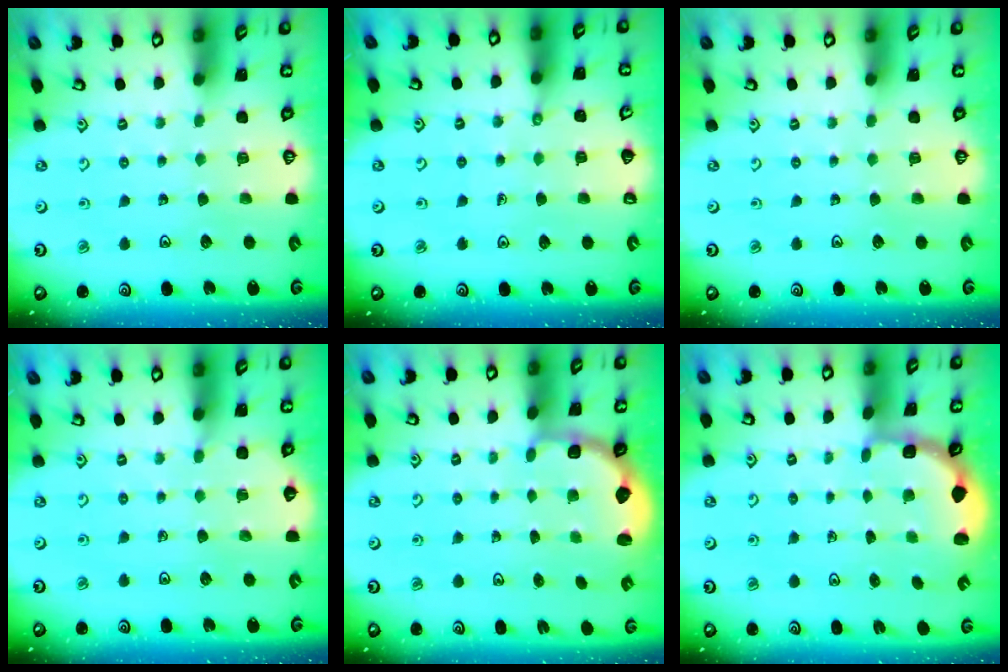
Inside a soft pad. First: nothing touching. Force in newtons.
{"total": 2.3, "press": 2.3, "slide": 0.5}
{"total": 0.0}
{"total": 3.3, "press": 3.3, "slide": 0.5}
{"total": 3.0, "press": 2.3, "slide": 2.0}
{"total": 2.5, "press": 1.9, "slide": 1.6}